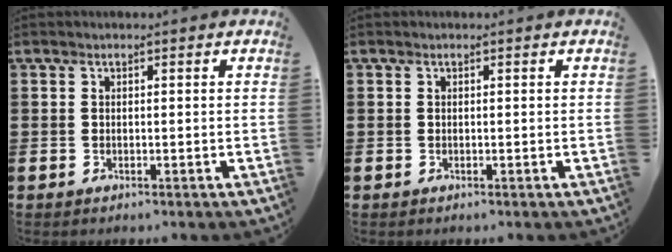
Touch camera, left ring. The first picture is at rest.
{"total": 0.0}